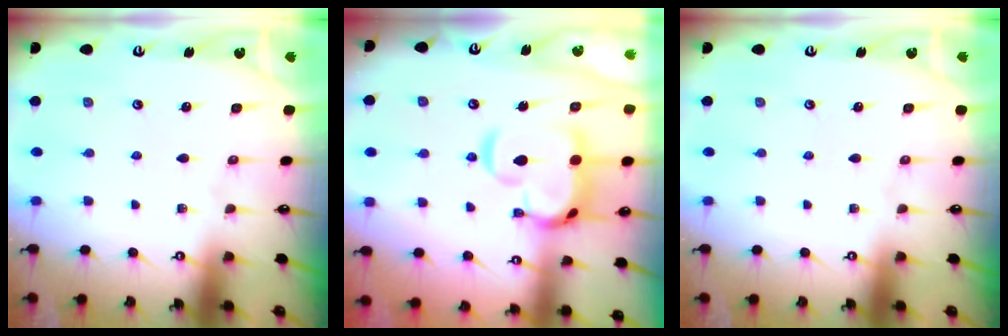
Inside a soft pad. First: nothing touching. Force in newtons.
{"total": 10.1, "press": 9.9, "slide": 1.8}
{"total": 0.0}